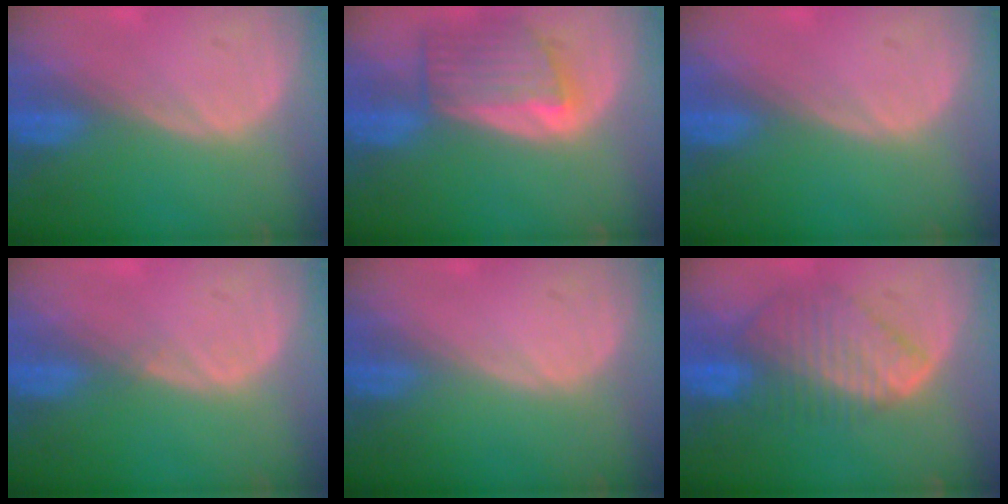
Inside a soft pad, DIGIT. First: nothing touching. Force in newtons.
{"total": 6.8, "press": 6.5, "slide": 2.2}
{"total": 0.0}
{"total": 0.5, "press": 0.5, "slide": 0.1}
{"total": 0.0}
{"total": 8.4, "press": 7.5, "slide": 3.8}